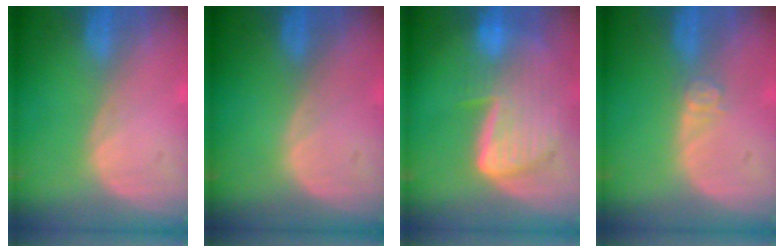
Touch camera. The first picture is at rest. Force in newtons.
{"total": 0.0}
{"total": 9.1, "press": 8.0, "slide": 4.3}
{"total": 2.4, "press": 2.0, "slide": 1.3}